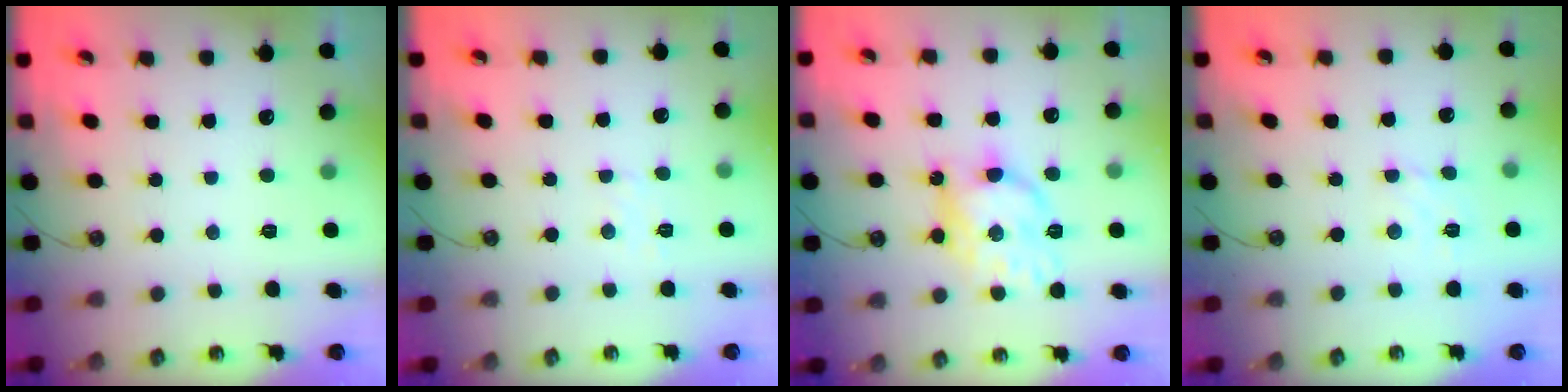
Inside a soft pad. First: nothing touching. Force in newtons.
{"total": 5.4, "press": 5.3, "slide": 0.6}
{"total": 14.7, "press": 14.6, "slide": 0.8}
{"total": 2.3, "press": 2.3, "slide": 0.5}